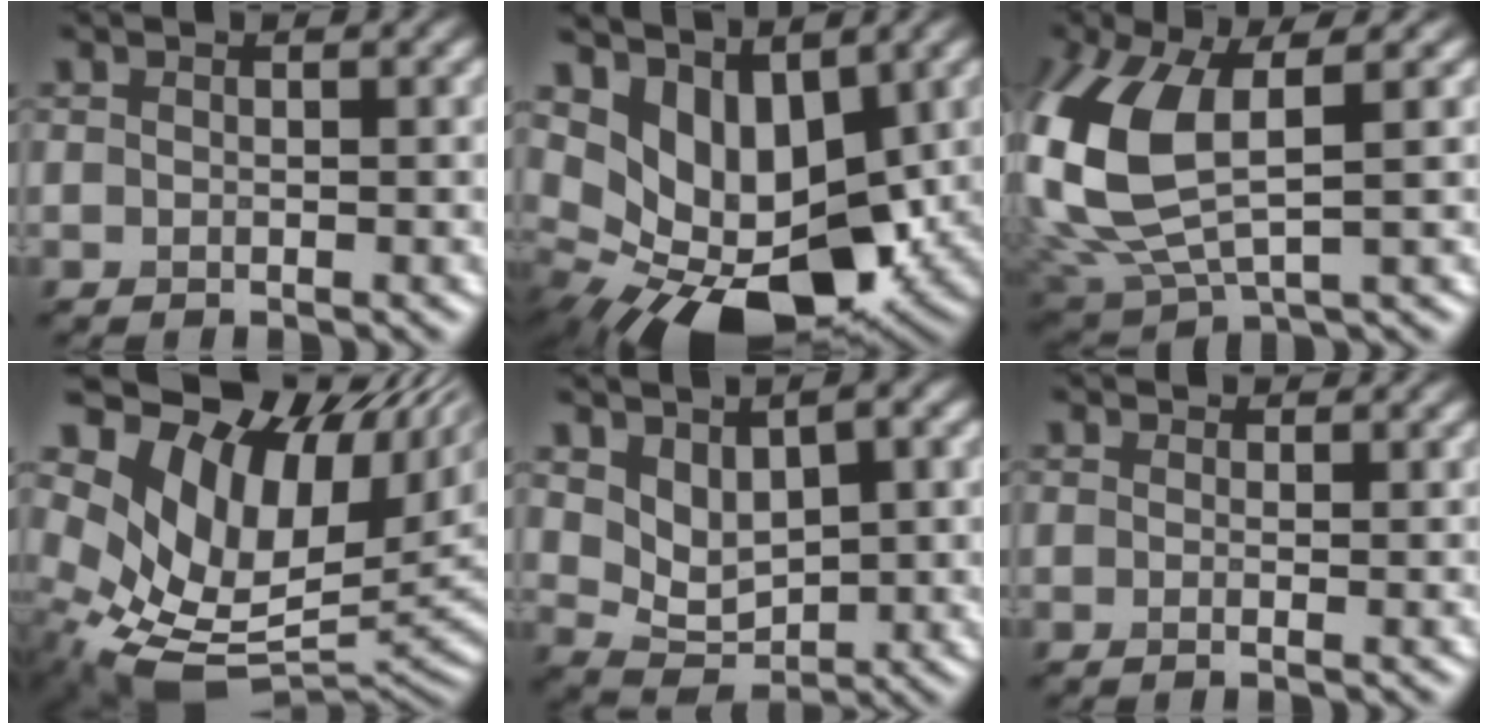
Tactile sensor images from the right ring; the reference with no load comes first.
{"total": 10.0, "force": [2.4, 5.8, 7.7], "torque": [-0.129, -0.012, 0.047]}
{"total": 11.0, "force": [1.5, 6.0, 9.1], "torque": [-0.247, -0.012, 0.043]}
{"total": 14.4, "force": [3.9, 9.2, 10.3], "torque": [-0.190, 0.003, 0.080]}
{"total": 4.8, "force": [1.9, 2.9, 3.3], "torque": [-0.067, -0.011, 0.037]}
{"total": 1.5, "force": [1.1, 0.3, 1.0], "torque": [-0.026, -0.009, 0.001]}